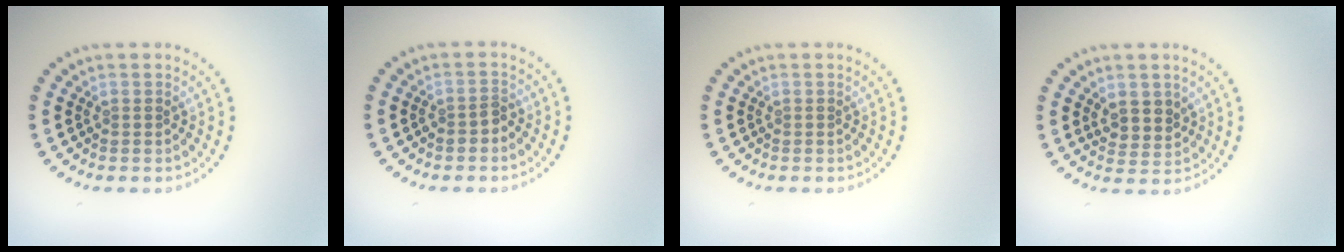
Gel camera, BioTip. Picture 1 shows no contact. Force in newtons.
{"total": 1.1, "press": 1.0, "slide": 0.4}
{"total": 0.0}
{"total": 2.4, "press": 2.2, "slide": 1.0}